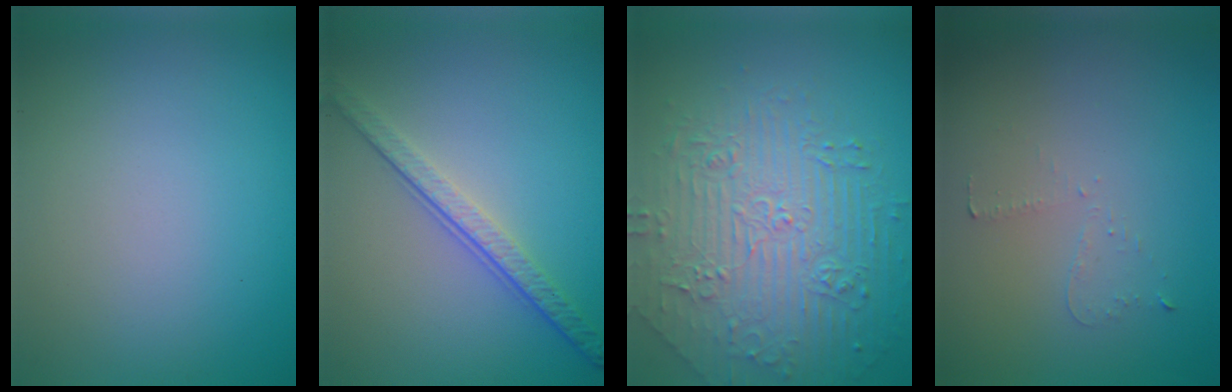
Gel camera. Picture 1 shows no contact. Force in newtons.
{"total": 3.9, "press": 2.7, "slide": 2.8}
{"total": 5.3, "press": 5.0, "slide": 1.6}
{"total": 0.7, "press": 0.6, "slide": 0.4}